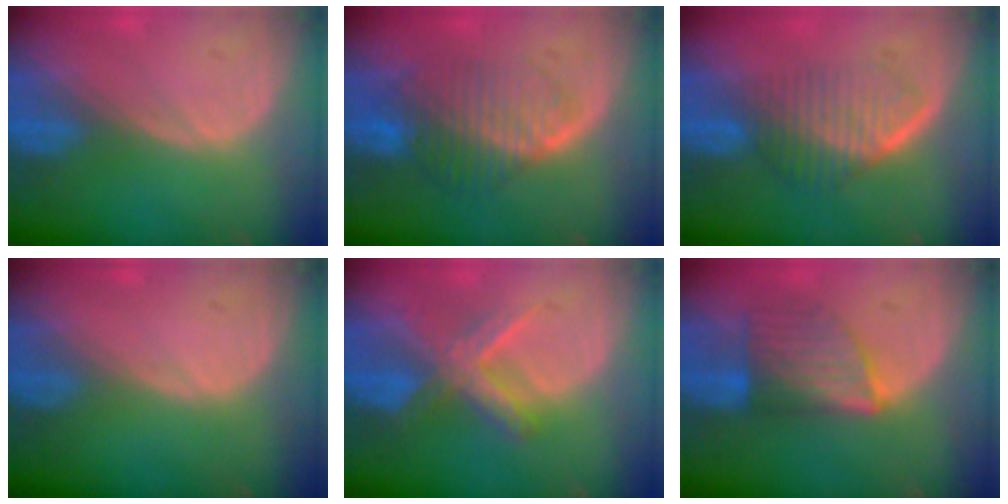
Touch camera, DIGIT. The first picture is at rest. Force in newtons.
{"total": 8.1, "press": 7.2, "slide": 3.8}
{"total": 6.8, "press": 5.9, "slide": 3.4}
{"total": 0.0}
{"total": 6.6, "press": 6.3, "slide": 1.9}
{"total": 6.6, "press": 6.5, "slide": 1.0}